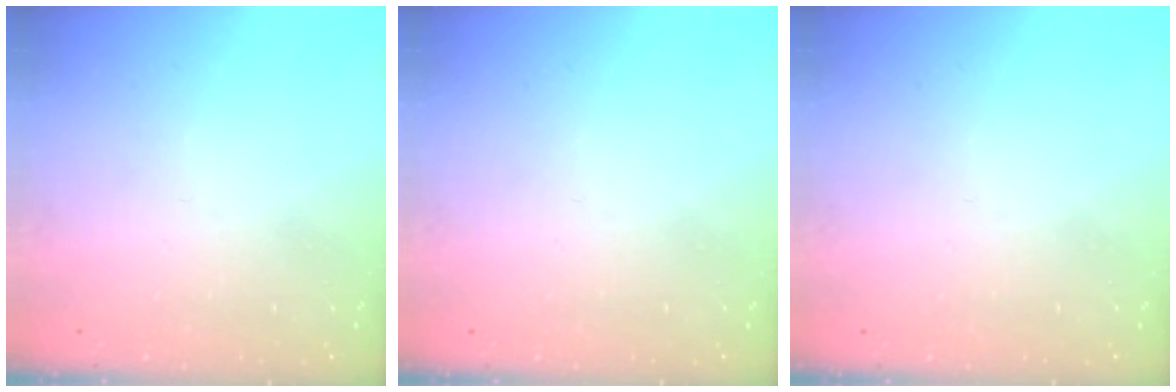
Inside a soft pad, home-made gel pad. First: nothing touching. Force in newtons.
{"total": 0.0}
{"total": 0.0}